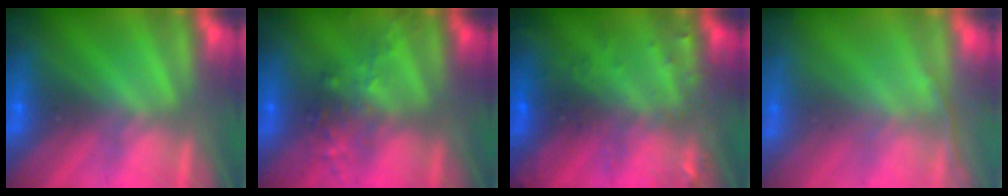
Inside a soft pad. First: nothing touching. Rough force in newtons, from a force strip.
{"total": 2.6}
{"total": 2.9}
{"total": 1.4}